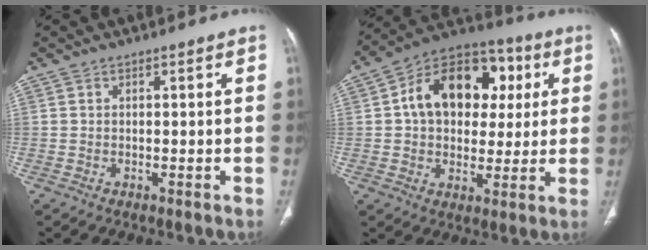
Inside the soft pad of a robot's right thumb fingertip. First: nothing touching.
{"total": 18.8, "force": [3.7, 13.4, 12.6], "torque": [-0.155, 0.020, 0.053]}